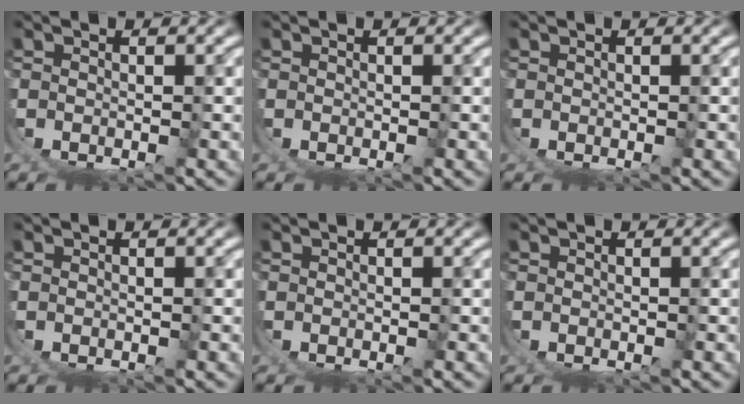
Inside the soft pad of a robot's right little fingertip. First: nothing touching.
{"total": 0.0}
{"total": 0.0}
{"total": 0.0}
{"total": 0.0}
{"total": 0.0}